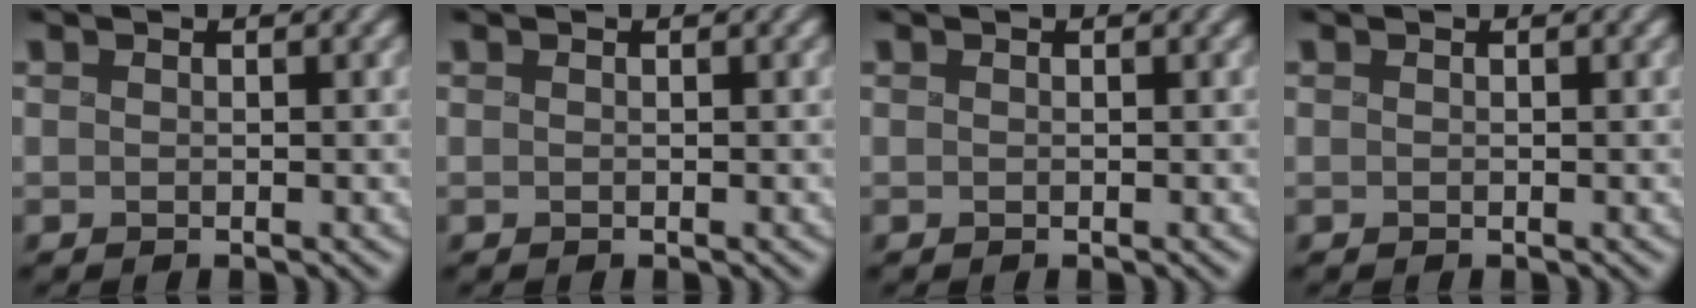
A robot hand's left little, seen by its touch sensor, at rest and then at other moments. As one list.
[{"total": 0.0}, {"total": 0.0}, {"total": 0.0}]